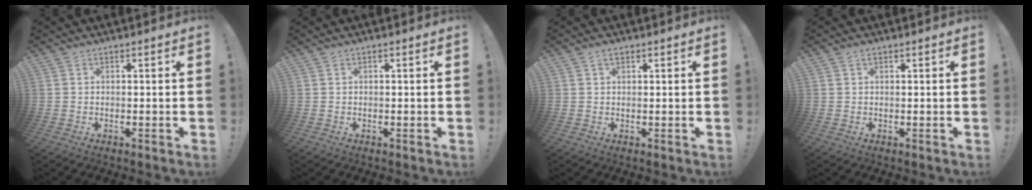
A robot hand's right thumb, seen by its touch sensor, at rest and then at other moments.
{"total": 0.0}
{"total": 2.0, "force": [1.1, 1.0, 1.3], "torque": [-0.019, 0.000, 0.018]}
{"total": 0.9, "force": [0.5, 0.5, 0.5], "torque": [-0.012, 0.003, 0.010]}